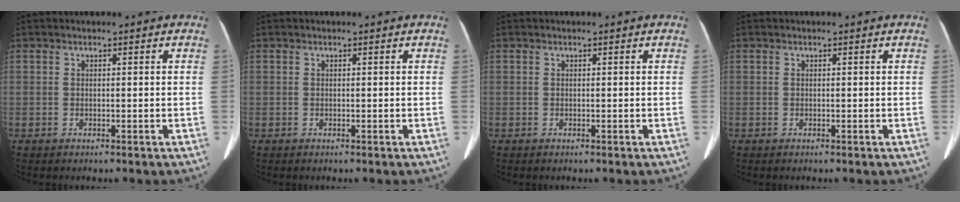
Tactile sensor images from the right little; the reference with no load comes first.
{"total": 0.0}
{"total": 0.0}
{"total": 0.0}